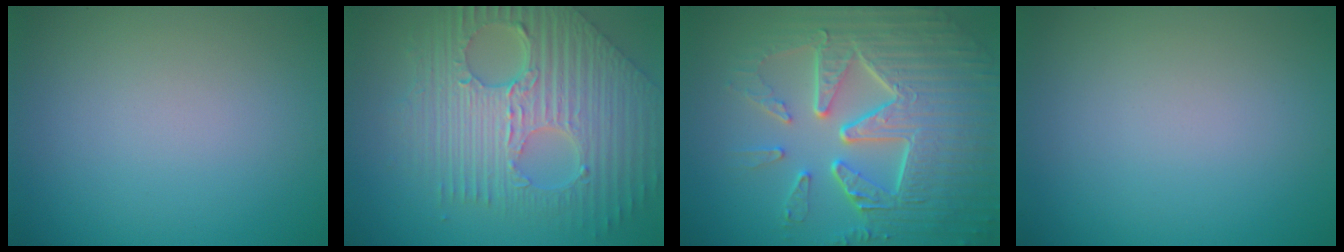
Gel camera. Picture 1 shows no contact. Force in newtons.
{"total": 10.0, "press": 6.9, "slide": 7.2}
{"total": 9.6, "press": 6.5, "slide": 7.0}
{"total": 0.0}